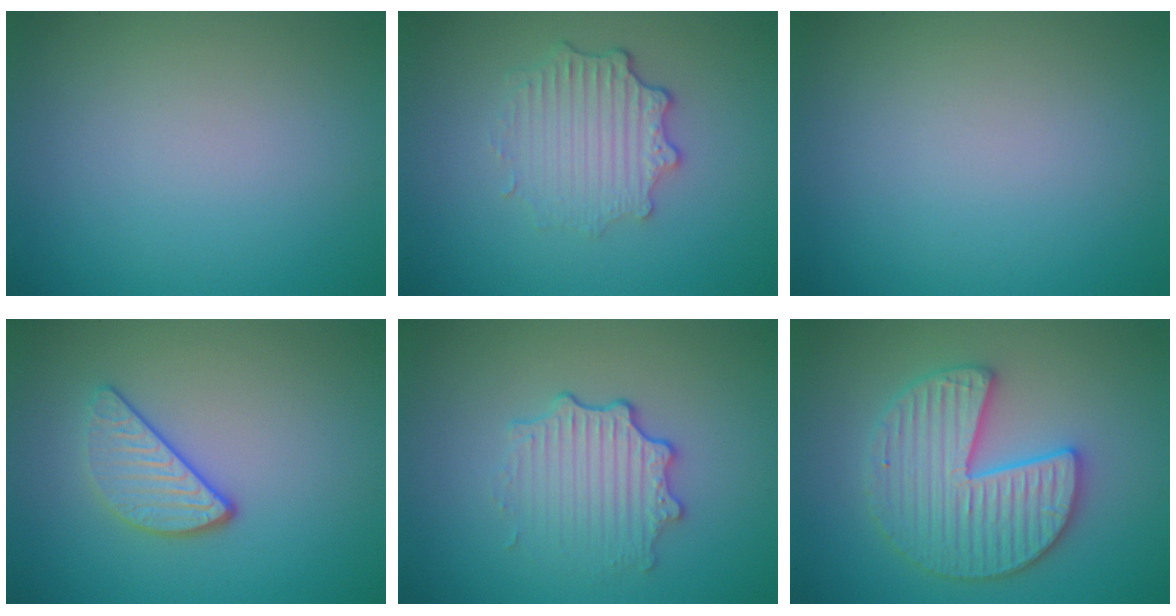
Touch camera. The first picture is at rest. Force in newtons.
{"total": 3.7, "press": 2.9, "slide": 2.3}
{"total": 0.0}
{"total": 3.0, "press": 2.5, "slide": 1.6}
{"total": 3.5, "press": 2.7, "slide": 2.2}
{"total": 6.0, "press": 5.9, "slide": 1.0}